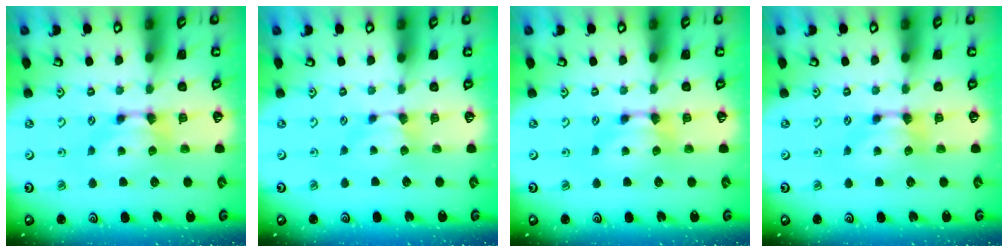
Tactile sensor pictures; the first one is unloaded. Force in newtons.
{"total": 1.1, "press": 1.0, "slide": 0.2}
{"total": 0.0}
{"total": 0.0}